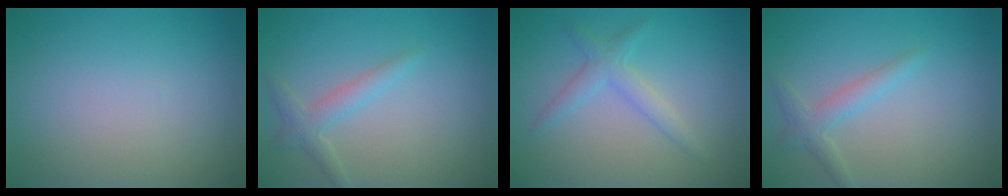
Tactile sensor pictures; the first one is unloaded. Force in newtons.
{"total": 1.9, "press": 1.9, "slide": 0.1}
{"total": 2.2, "press": 2.2, "slide": 0.2}
{"total": 1.9, "press": 1.9, "slide": 0.1}